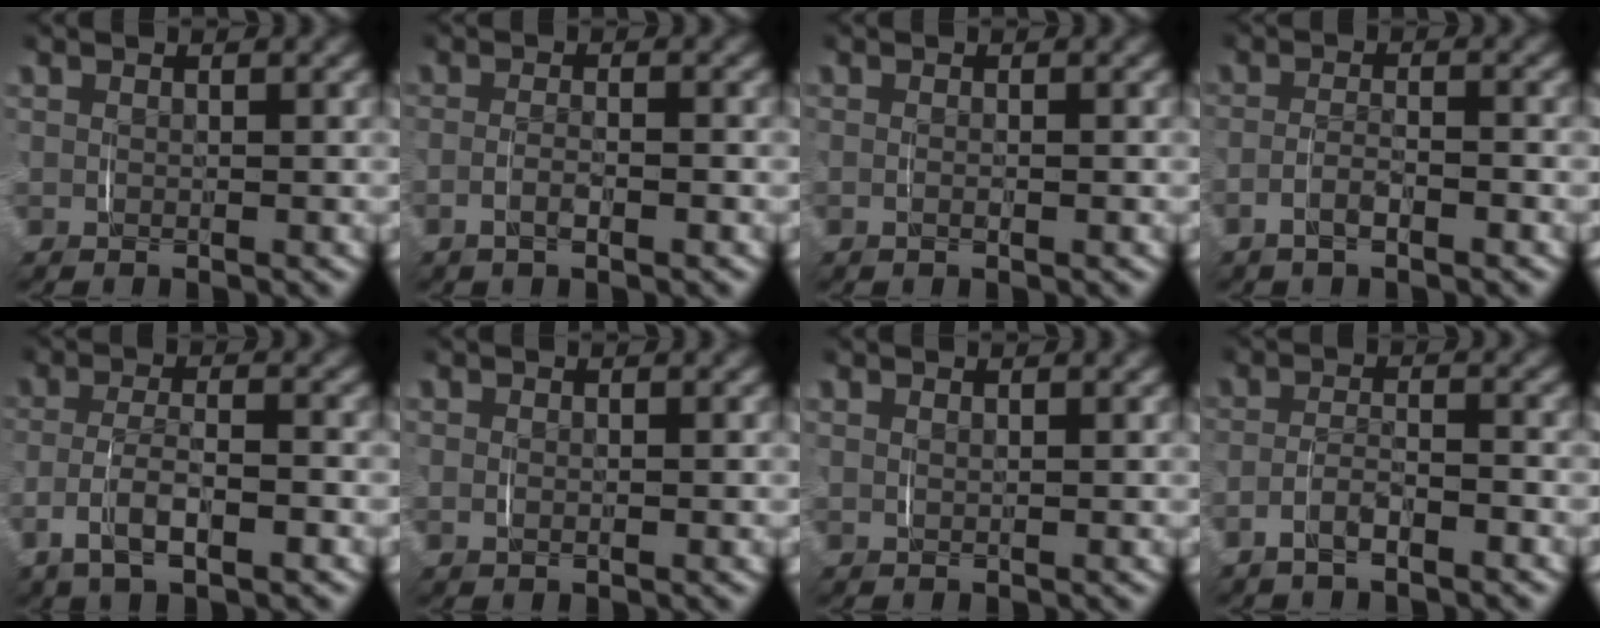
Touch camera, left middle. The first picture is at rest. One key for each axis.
{"total": 1.8, "fx": -1.0, "fy": 0.5, "fz": 1.4, "tx": -0.028, "ty": -0.002, "tz": -0.018}
{"total": 0.6, "fx": -0.3, "fy": 0.1, "fz": 0.5, "tx": -0.014, "ty": -0.004, "tz": -0.004}
{"total": 2.1, "fx": -1.3, "fy": 0.7, "fz": 1.5, "tx": -0.027, "ty": 0.000, "tz": -0.026}
{"total": 4.1, "fx": -1.7, "fy": 1.7, "fz": 3.3, "tx": -0.063, "ty": 0.000, "tz": -0.031}
{"total": 0.7, "fx": 0.0, "fy": 0.5, "fz": 0.5, "tx": -0.010, "ty": -0.003, "tz": 0.004}
{"total": 0.5, "fx": 0.5, "fy": 0.1, "fz": 0.2, "tx": -0.004, "ty": -0.002, "tz": 0.011}
{"total": 2.3, "fx": -1.6, "fy": 0.7, "fz": 1.5, "tx": -0.024, "ty": 0.002, "tz": -0.034}